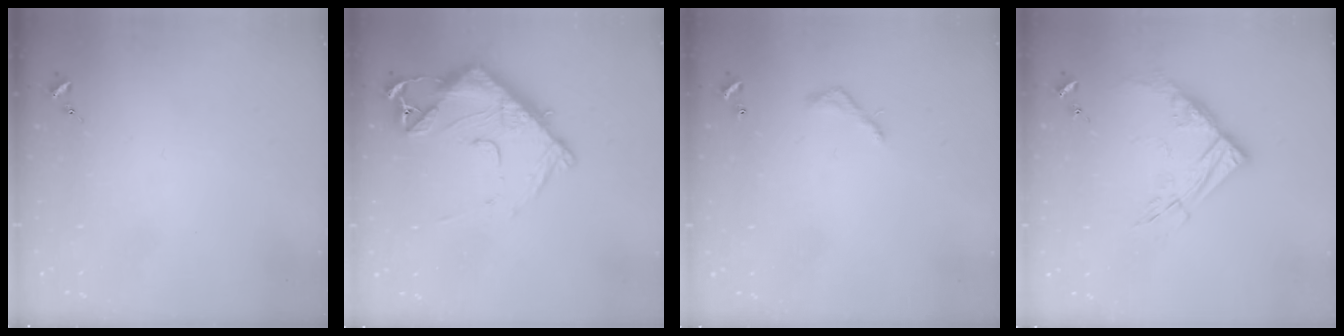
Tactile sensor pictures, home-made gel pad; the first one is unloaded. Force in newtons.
{"total": 15.0, "press": 14.9, "slide": 1.6}
{"total": 4.1, "press": 4.1, "slide": 0.3}
{"total": 12.7, "press": 12.6, "slide": 1.3}